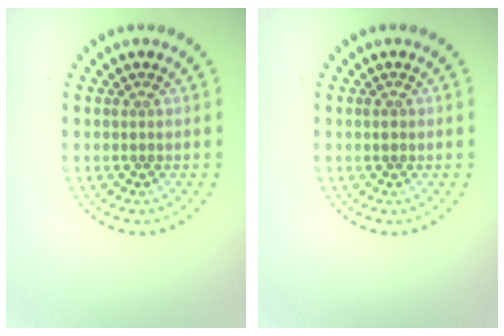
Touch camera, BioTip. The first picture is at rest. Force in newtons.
{"total": 0.6, "press": 0.6, "slide": 0.1}